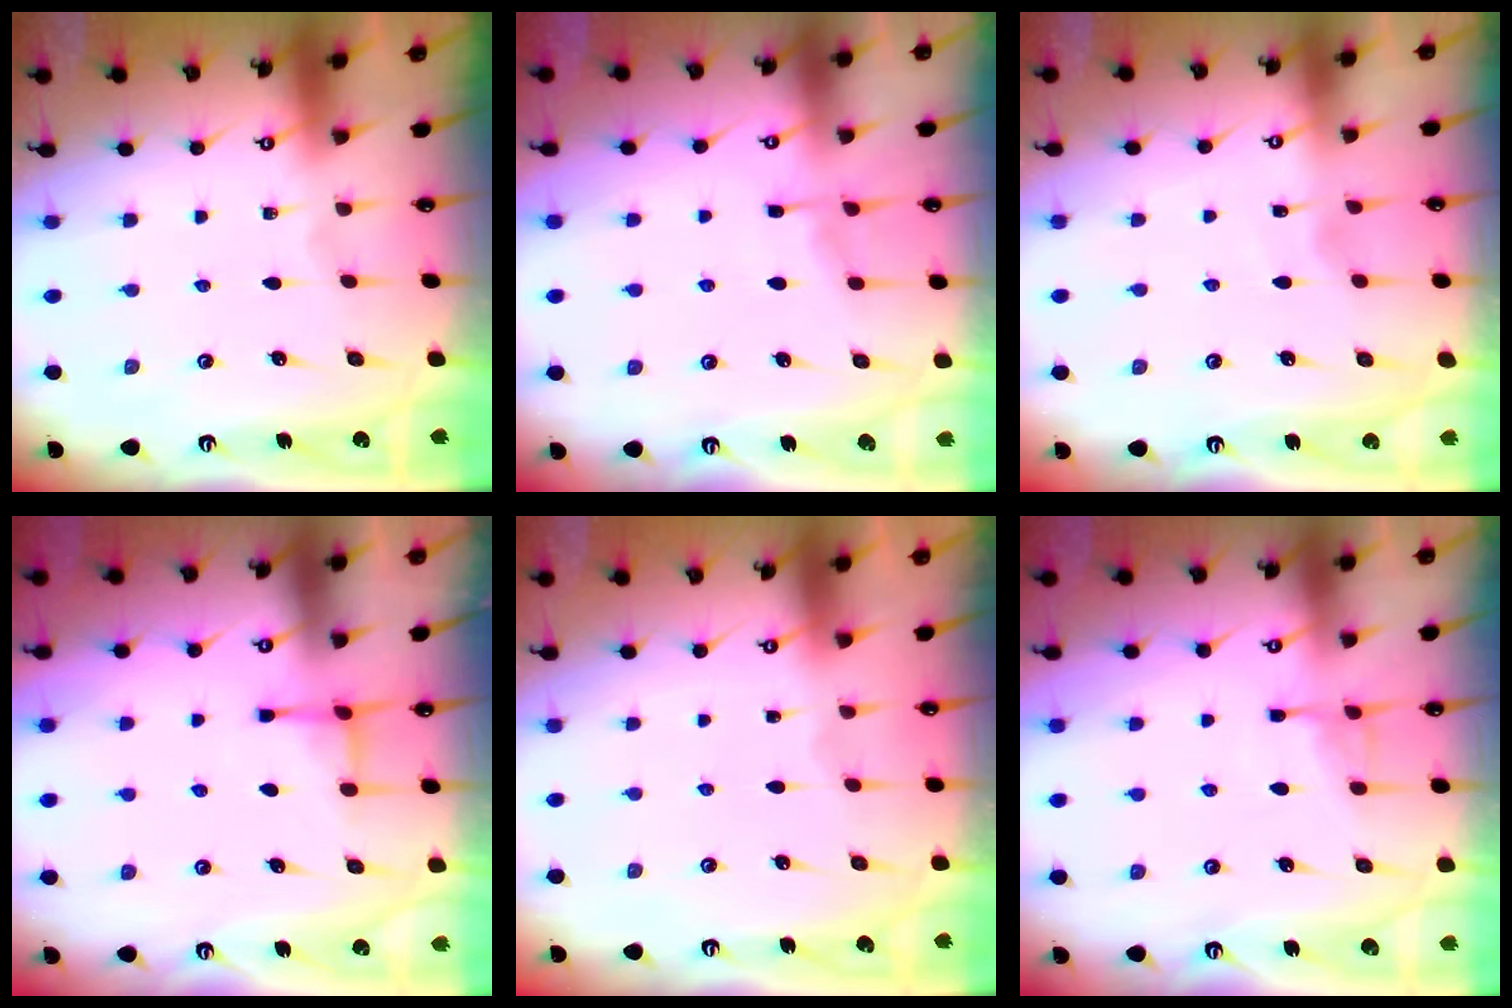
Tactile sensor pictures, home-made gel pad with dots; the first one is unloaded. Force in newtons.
{"total": 4.0, "press": 3.9, "slide": 0.5}
{"total": 1.7, "press": 1.7, "slide": 0.2}
{"total": 3.6, "press": 3.5, "slide": 0.7}
{"total": 1.2, "press": 1.2, "slide": 0.1}
{"total": 6.2, "press": 6.2, "slide": 0.5}